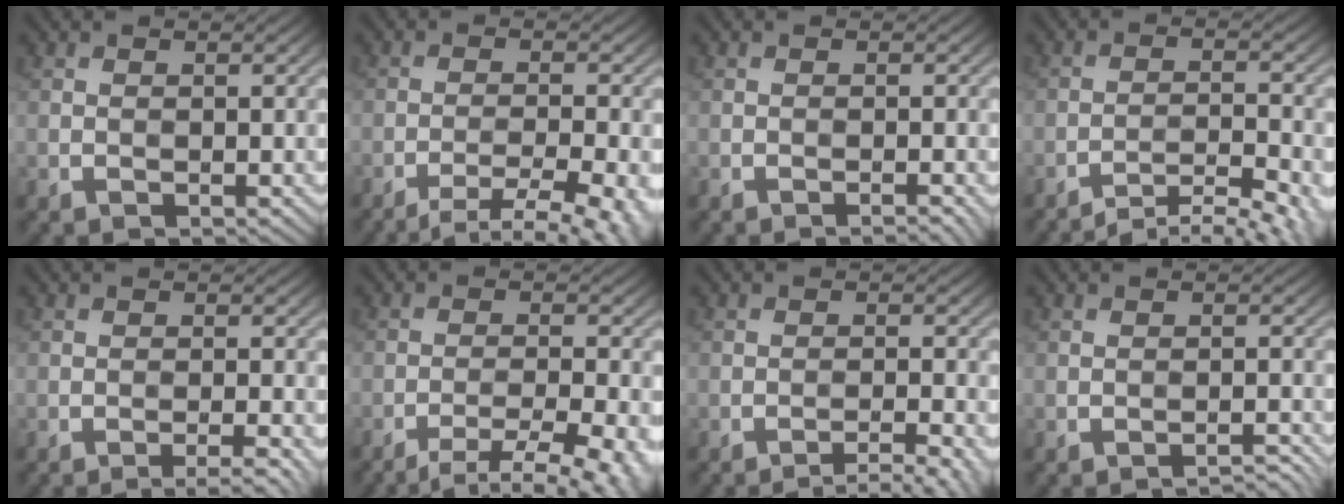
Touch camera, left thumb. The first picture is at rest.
{"total": 7.6, "force": [-5.3, 1.6, 5.2], "torque": [-0.089, -0.005, -0.071]}
{"total": 1.1, "force": [-0.8, 0.1, 0.8], "torque": [-0.006, 0.003, -0.015]}
{"total": 8.0, "force": [-6.9, 1.5, 3.8], "torque": [-0.064, 0.005, -0.095]}
{"total": 3.1, "force": [-1.8, 0.4, 2.5], "torque": [-0.035, 0.008, -0.033]}
{"total": 8.4, "force": [-6.0, 1.9, 5.5], "torque": [-0.094, -0.007, -0.077]}
{"total": 5.3, "force": [-4.0, 0.9, 3.3], "torque": [-0.050, 0.011, -0.062]}
{"total": 2.1, "force": [-1.9, 0.2, 0.9], "torque": [-0.004, 0.008, -0.031]}